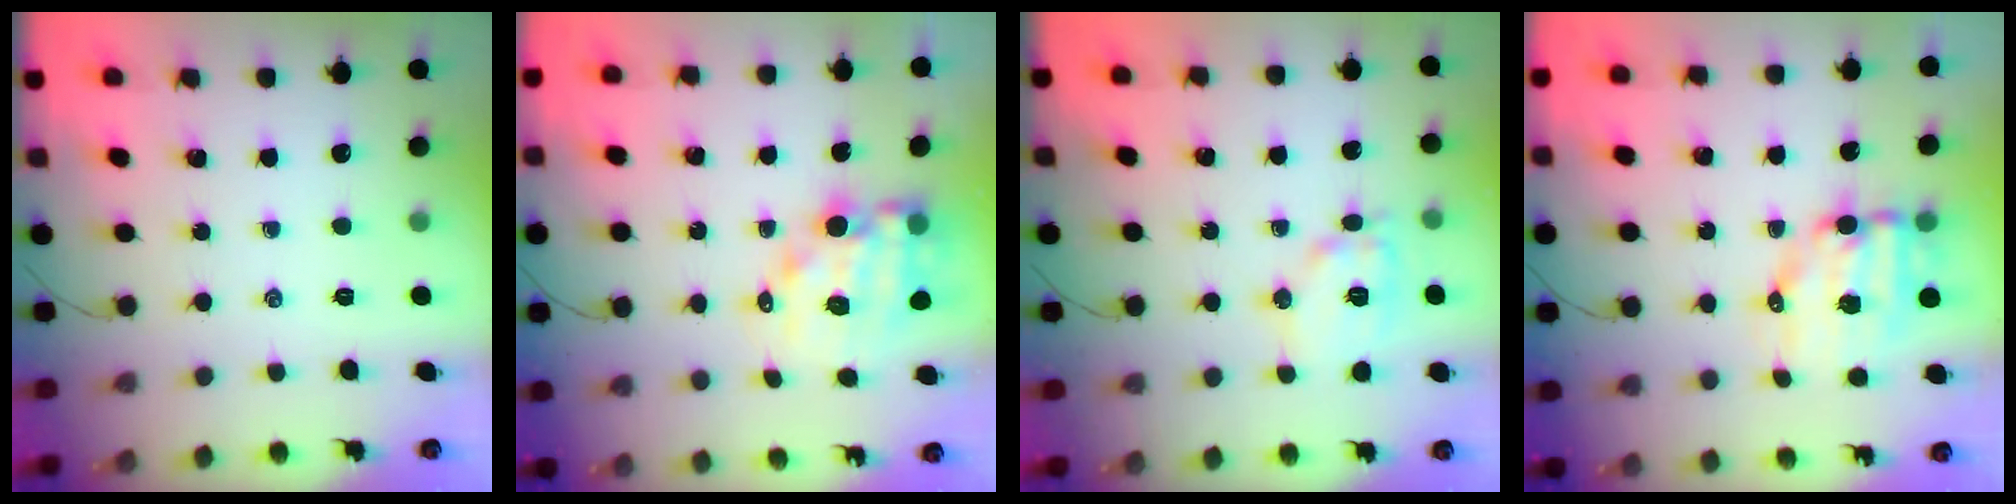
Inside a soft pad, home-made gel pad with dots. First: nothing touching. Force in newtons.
{"total": 10.5, "press": 10.1, "slide": 2.9}
{"total": 10.8, "press": 10.7, "slide": 0.5}
{"total": 9.8, "press": 9.7, "slide": 1.8}